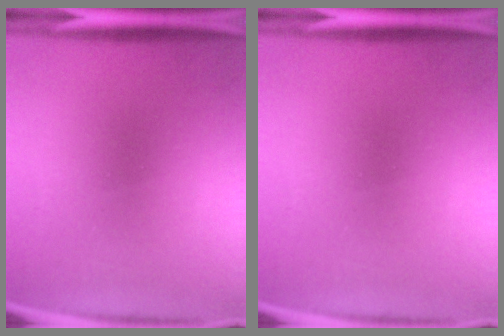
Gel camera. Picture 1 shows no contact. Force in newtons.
{"total": 0.0}